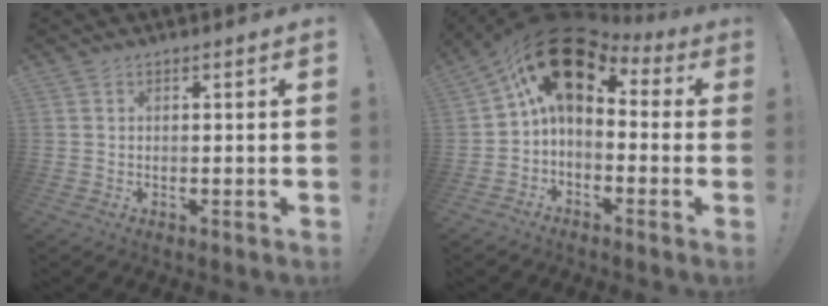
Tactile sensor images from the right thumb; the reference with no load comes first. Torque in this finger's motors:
{"motor_torque": [1.67, 3.34, 1.15, -0.51, 0.64]}